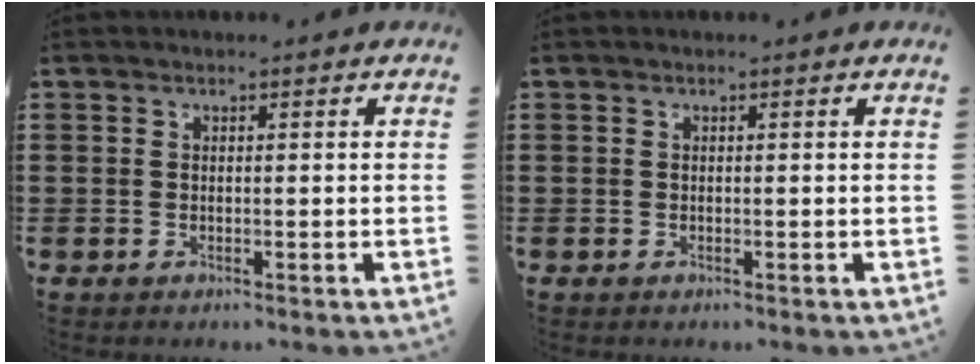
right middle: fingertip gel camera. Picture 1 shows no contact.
{"total": 0.0}